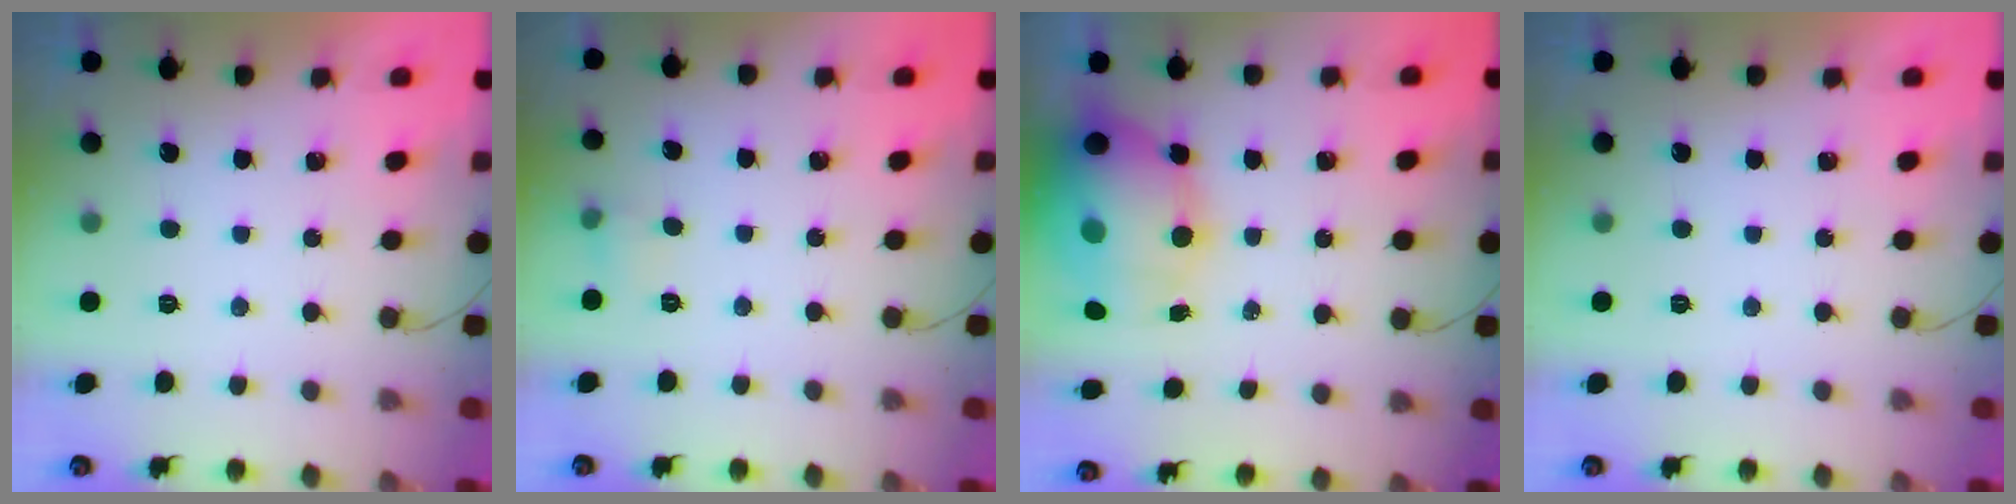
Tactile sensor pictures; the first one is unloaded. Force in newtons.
{"total": 4.3, "press": 4.1, "slide": 1.4}
{"total": 18.5, "press": 17.9, "slide": 4.9}
{"total": 0.0}